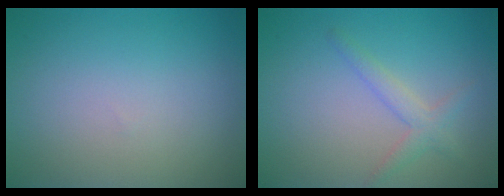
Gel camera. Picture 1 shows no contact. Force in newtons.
{"total": 2.0, "press": 2.0, "slide": 0.2}